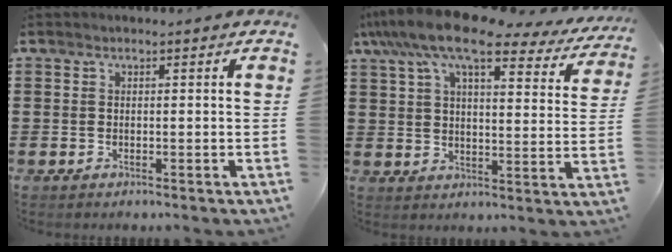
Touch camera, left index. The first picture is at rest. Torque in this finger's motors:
{"motor_torque": [2.14, 0.00, 1.05, 0.21]}